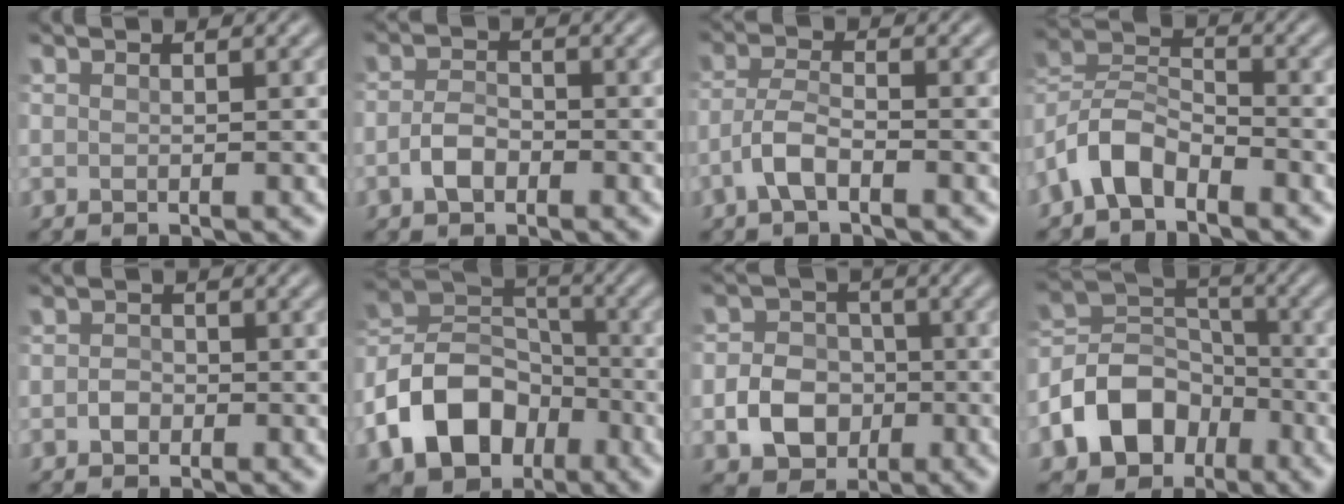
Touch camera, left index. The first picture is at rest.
{"total": 2.5, "force": [-1.0, 1.5, 1.7], "torque": [-0.034, 0.003, -0.025]}
{"total": 3.0, "force": [-1.5, 1.1, 2.3], "torque": [-0.052, 0.005, -0.039]}
{"total": 5.2, "force": [-3.4, 2.7, 2.9], "torque": [-0.059, 0.010, -0.080]}
{"total": 1.3, "force": [-0.5, 1.1, 0.6], "torque": [-0.009, 0.000, -0.012]}
{"total": 9.9, "force": [-4.5, 7.1, 5.2], "torque": [-0.095, 0.002, -0.096]}
{"total": 4.9, "force": [-1.4, 4.0, 2.4], "torque": [-0.036, 0.001, -0.027]}
{"total": 8.5, "force": [-4.1, 6.2, 4.1], "torque": [-0.070, 0.003, -0.088]}